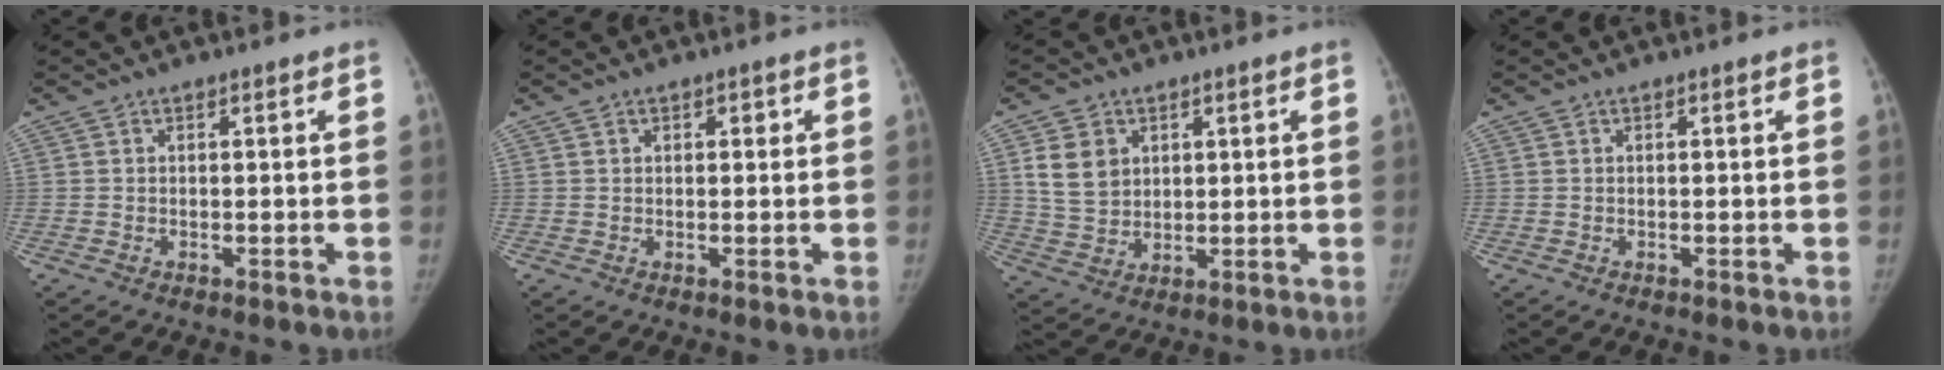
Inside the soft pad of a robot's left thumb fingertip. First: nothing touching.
{"total": 1.2, "force": [0.5, 0.9, 0.6], "torque": [0.002, 0.000, 0.004]}
{"total": 7.6, "force": [2.7, 6.0, 4.0], "torque": [-0.054, -0.010, 0.060]}
{"total": 0.0}